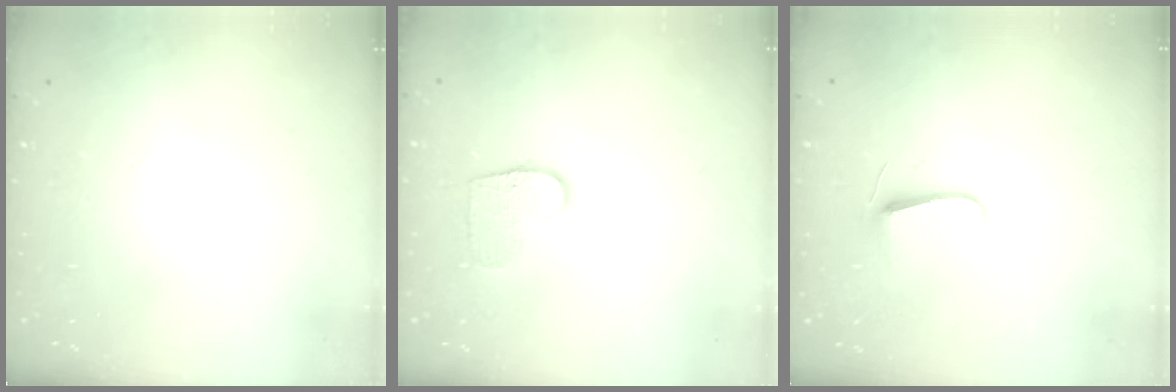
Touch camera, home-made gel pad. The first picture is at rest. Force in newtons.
{"total": 8.4, "press": 8.4, "slide": 0.4}
{"total": 6.2, "press": 6.1, "slide": 0.7}